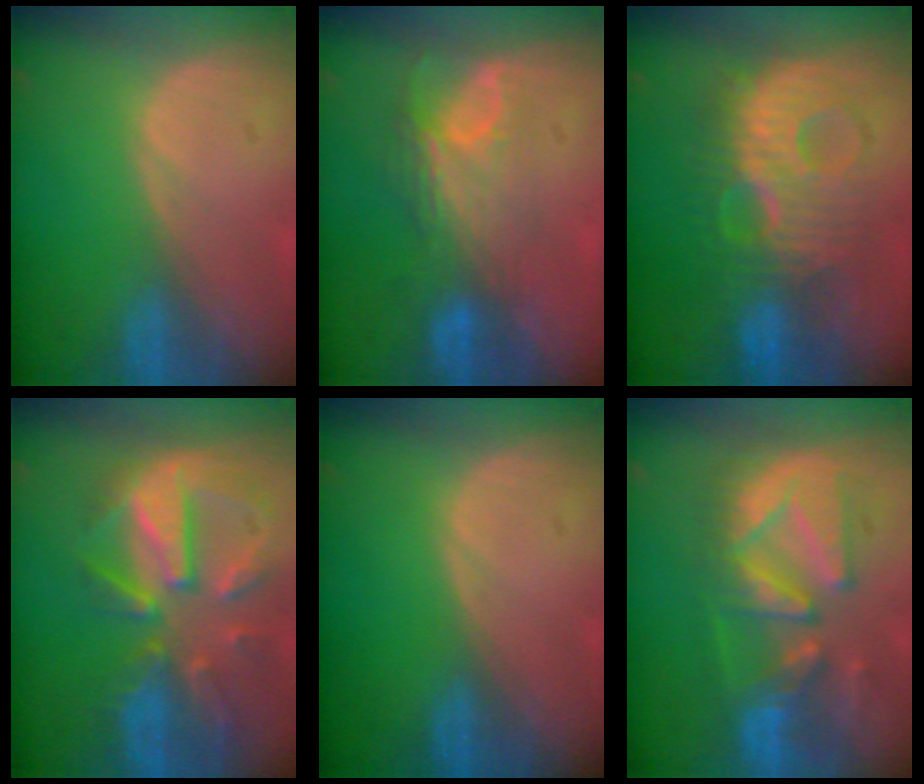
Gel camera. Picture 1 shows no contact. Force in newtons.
{"total": 7.9, "press": 6.8, "slide": 3.9}
{"total": 10.1, "press": 10.1, "slide": 0.3}
{"total": 11.7, "press": 10.2, "slide": 5.7}
{"total": 0.0}
{"total": 10.4, "press": 10.2, "slide": 2.3}